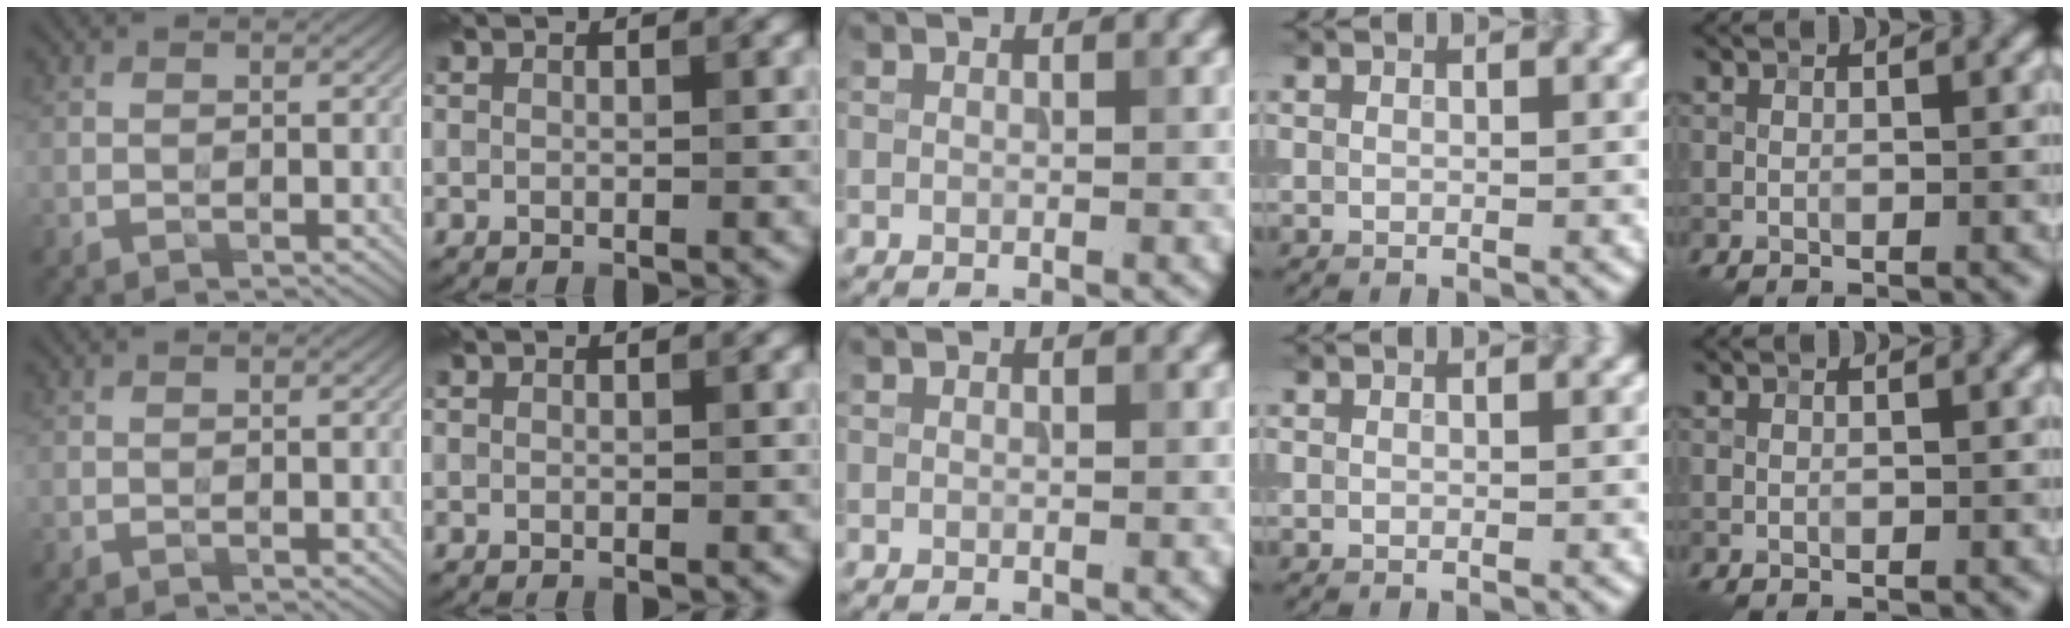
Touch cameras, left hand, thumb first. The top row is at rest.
{}